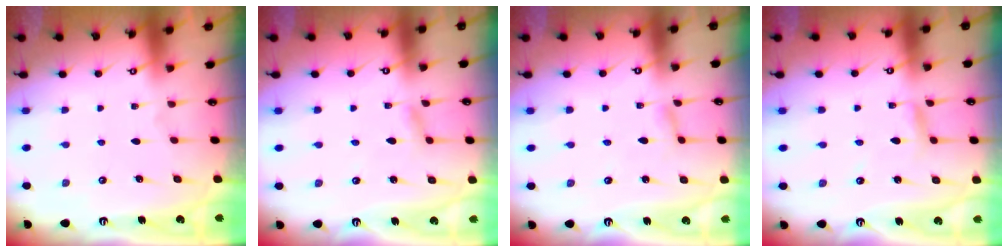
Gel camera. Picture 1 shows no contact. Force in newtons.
{"total": 1.6, "press": 1.6, "slide": 0.2}
{"total": 2.3, "press": 2.3, "slide": 0.3}
{"total": 2.8, "press": 2.8, "slide": 0.1}